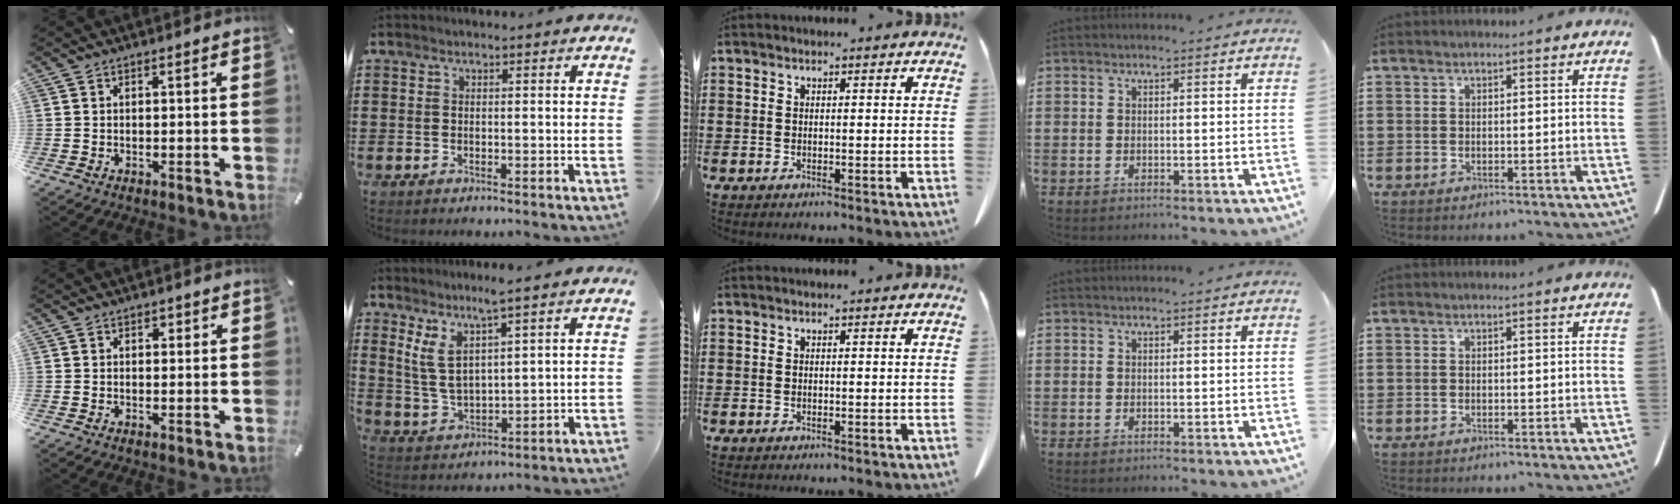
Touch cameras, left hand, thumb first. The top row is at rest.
{"thumb": {"total": 0.9, "force": [0.2, 0.8, 0.3], "torque": [0.001, 0.002, 0.001]}, "index": {"total": 6.4, "force": [3.6, 1.5, 5.0], "torque": [-0.116, -0.011, 0.060]}}